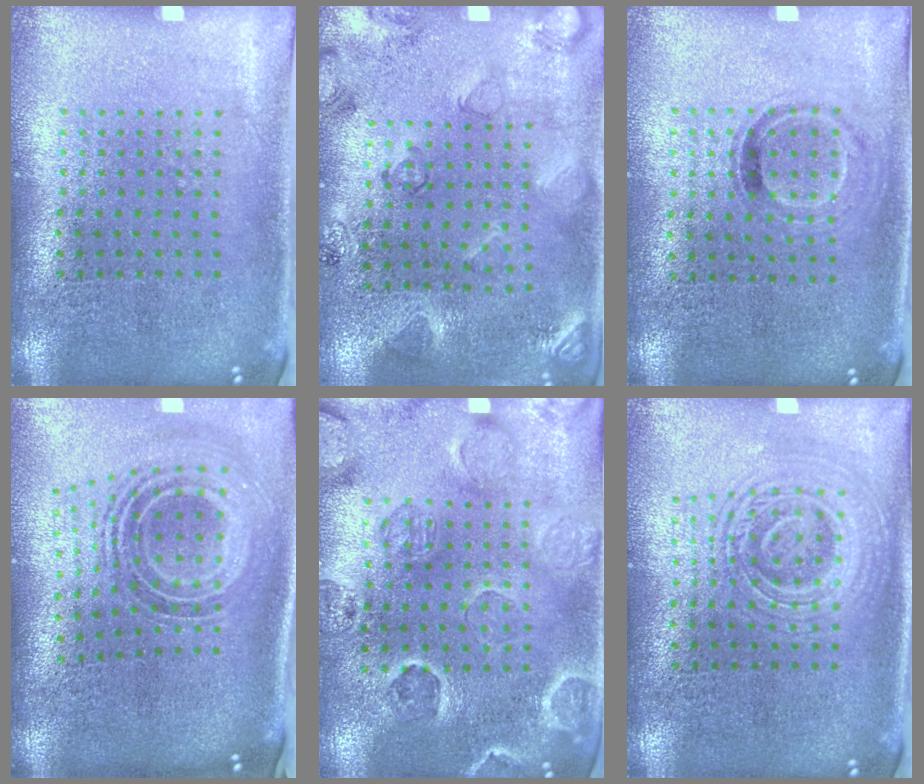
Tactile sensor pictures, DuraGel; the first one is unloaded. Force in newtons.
{"total": 2.2, "press": 1.9, "slide": 1.1}
{"total": 0.9, "press": 0.7, "slide": 0.5}
{"total": 1.5, "press": 1.2, "slide": 0.9}
{"total": 2.6, "press": 2.4, "slide": 0.8}
{"total": 2.8, "press": 2.7, "slide": 0.5}